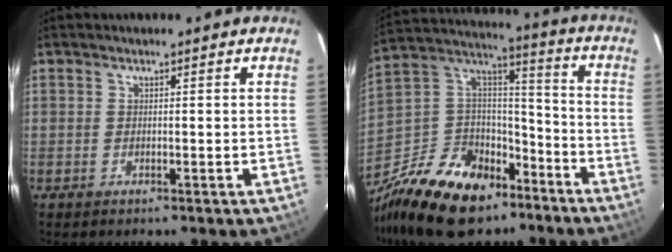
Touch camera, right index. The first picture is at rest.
{"total": 22.4, "force": [-14.6, 13.6, 10.1], "torque": [-0.241, 0.049, -0.231]}